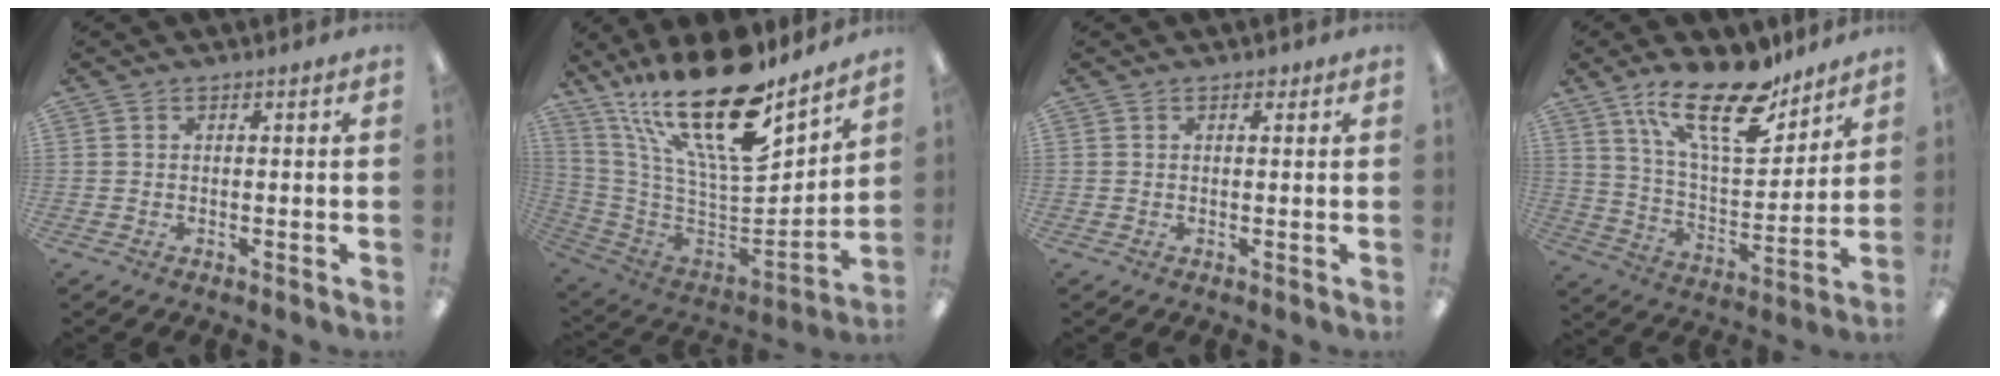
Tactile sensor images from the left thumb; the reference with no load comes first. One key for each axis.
{"total": 27.6, "fx": 17.6, "fy": 9.4, "fz": 19.0, "tx": -0.356, "ty": -0.128, "tz": 0.305}
{"total": 1.2, "fx": 0.8, "fy": 0.7, "fz": 0.6, "tx": -0.005, "ty": -0.002, "tz": 0.013}
{"total": 21.2, "fx": 14.2, "fy": 8.3, "fz": 13.5, "tx": -0.222, "ty": -0.078, "tz": 0.240}